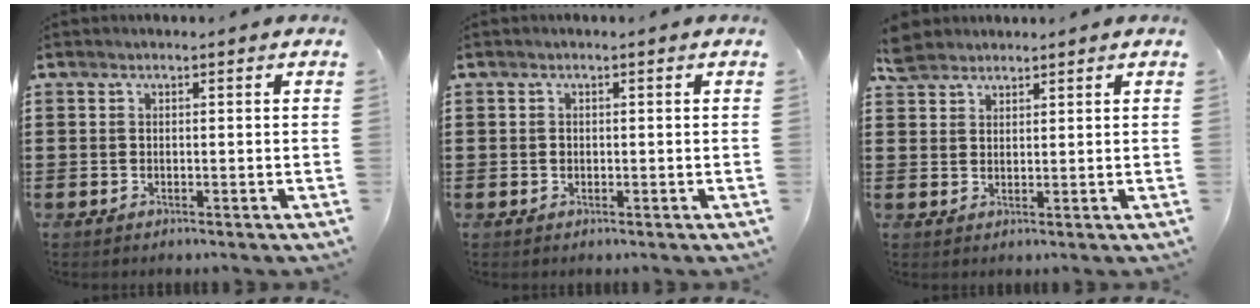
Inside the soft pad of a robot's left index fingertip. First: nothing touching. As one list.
[{"total": 0.6, "force": [0.0, 0.5, 0.3], "torque": [-0.008, 0.002, 0.000]}, {"total": 3.3, "force": [2.9, 1.4, 0.4], "torque": [-0.018, 0.003, 0.058]}]